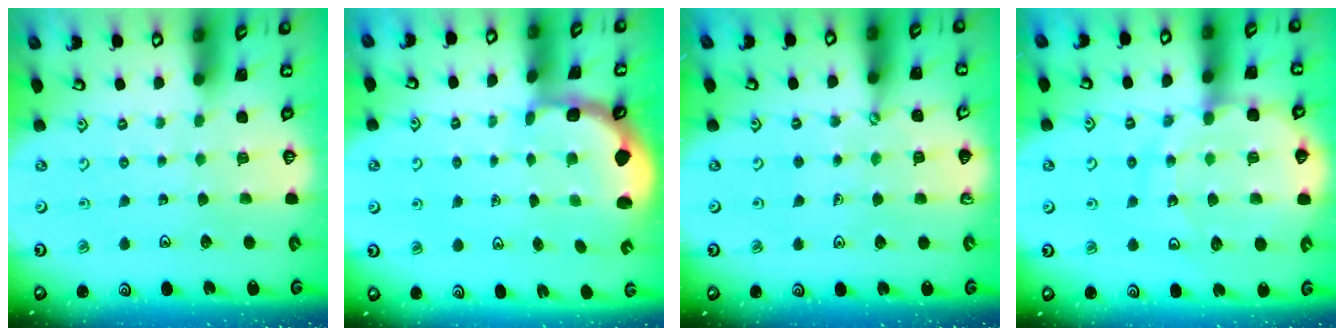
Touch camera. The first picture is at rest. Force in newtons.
{"total": 2.2, "press": 2.0, "slide": 1.1}
{"total": 1.4, "press": 1.3, "slide": 0.3}
{"total": 15.4, "press": 14.9, "slide": 3.7}